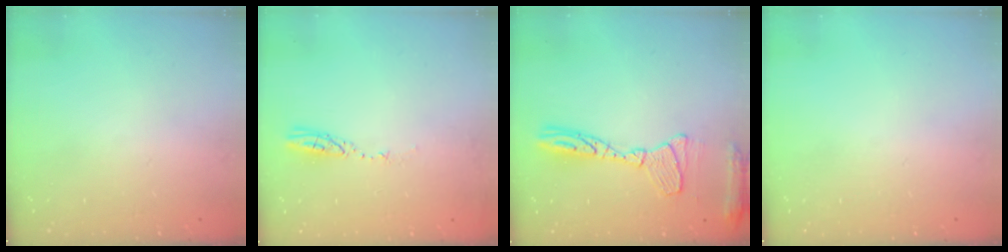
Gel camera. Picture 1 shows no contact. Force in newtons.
{"total": 3.3, "press": 3.3, "slide": 0.2}
{"total": 14.2, "press": 14.1, "slide": 1.2}
{"total": 0.0}